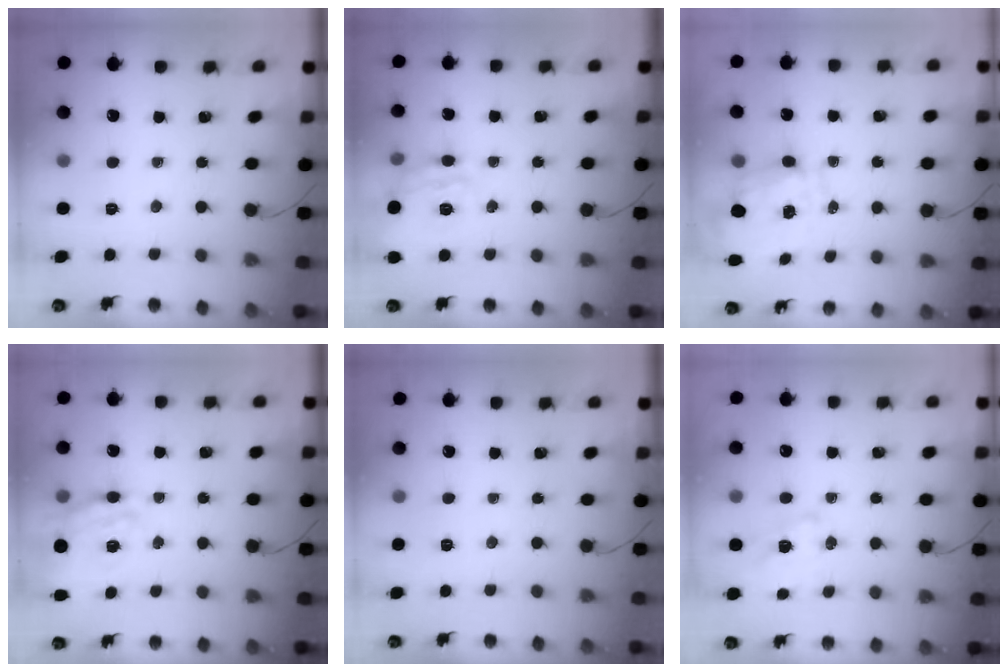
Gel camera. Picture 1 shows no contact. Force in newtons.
{"total": 13.7, "press": 13.7, "slide": 0.6}
{"total": 2.1, "press": 1.7, "slide": 1.1}
{"total": 16.5, "press": 16.2, "slide": 3.2}
{"total": 2.0, "press": 1.6, "slide": 1.2}
{"total": 1.2, "press": 0.2, "slide": 1.2}